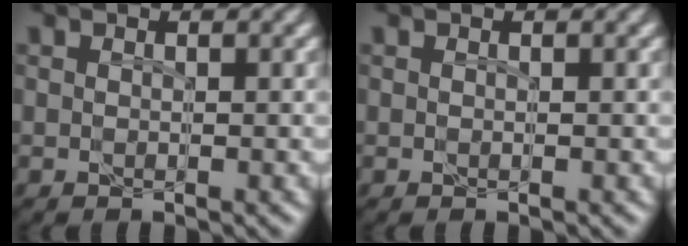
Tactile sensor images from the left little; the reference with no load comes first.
{"total": 0.0}